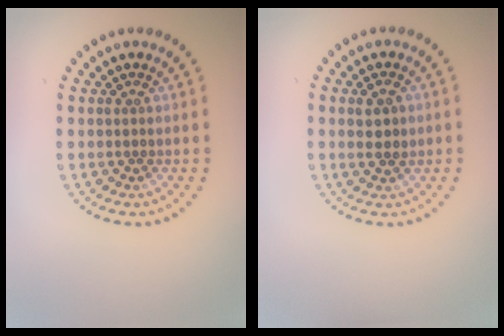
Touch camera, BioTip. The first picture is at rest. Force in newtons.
{"total": 2.3, "press": 2.2, "slide": 0.4}